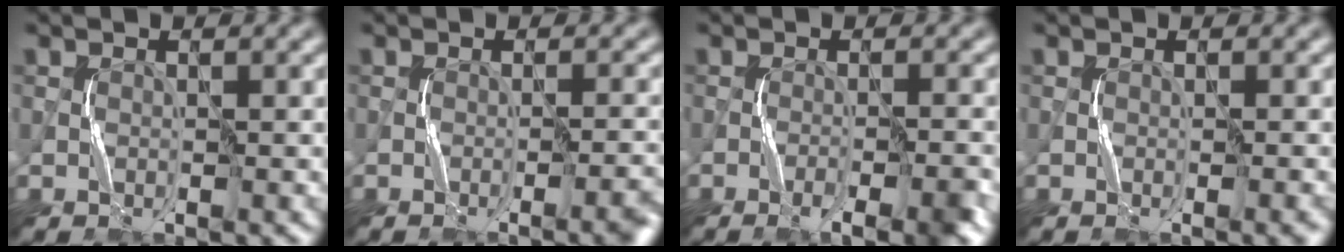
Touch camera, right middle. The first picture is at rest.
{"total": 3.1, "force": [-1.6, 0.6, 2.6], "torque": [-0.026, 0.007, -0.029]}
{"total": 4.3, "force": [-2.5, 0.8, 3.4], "torque": [-0.045, 0.002, -0.040]}
{"total": 1.5, "force": [-0.7, 0.3, 1.4], "torque": [-0.012, 0.004, -0.010]}